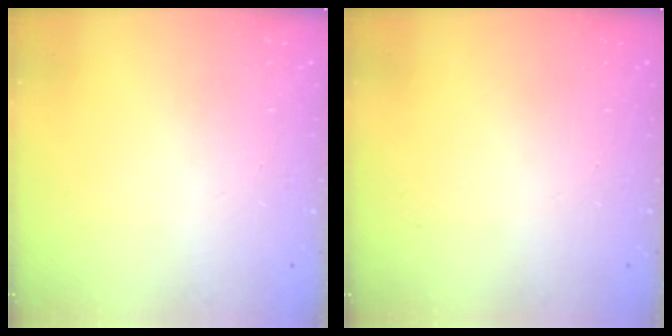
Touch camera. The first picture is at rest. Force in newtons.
{"total": 0.0}